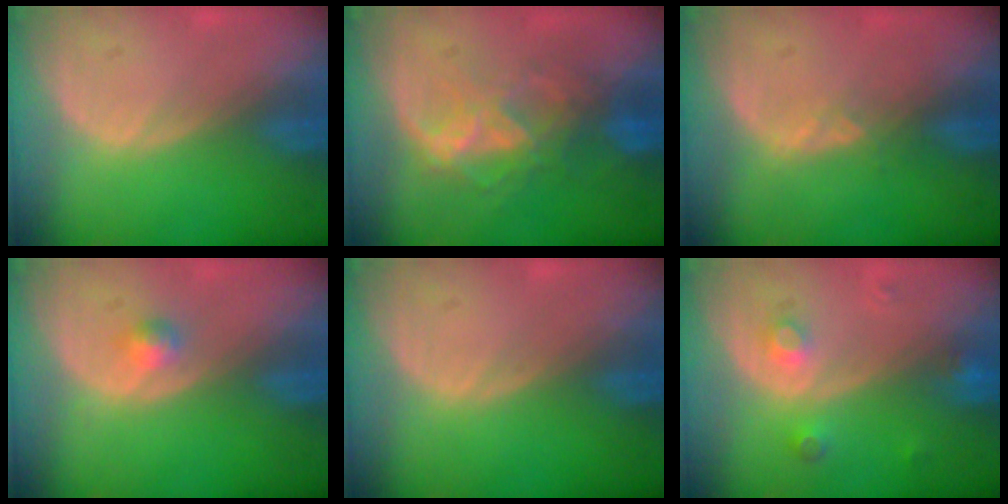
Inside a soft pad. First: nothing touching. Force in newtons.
{"total": 7.5, "press": 7.0, "slide": 2.9}
{"total": 1.6, "press": 1.5, "slide": 0.7}
{"total": 1.8, "press": 1.6, "slide": 0.9}
{"total": 0.0}
{"total": 3.4, "press": 3.1, "slide": 1.2}